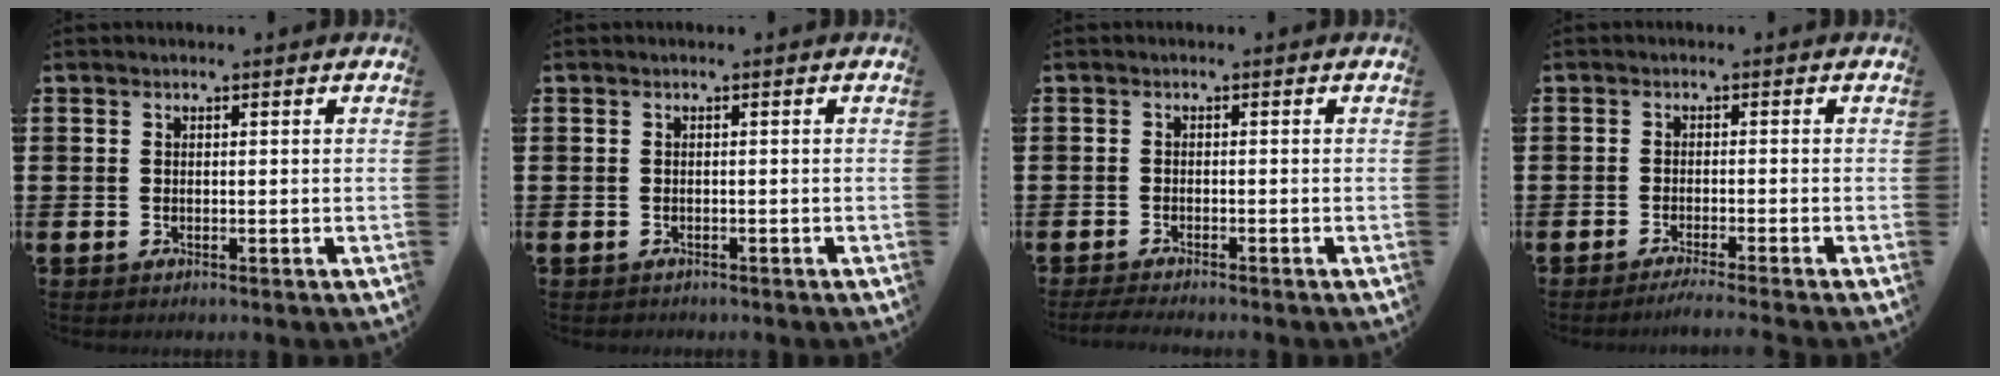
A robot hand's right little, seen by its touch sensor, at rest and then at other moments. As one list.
[{"total": 0.0}, {"total": 0.9, "force": [-0.6, 0.0, 0.7], "torque": [-0.009, -0.002, -0.012]}, {"total": 1.5, "force": [-1.2, -0.2, 0.9], "torque": [-0.013, 0.002, -0.024]}]